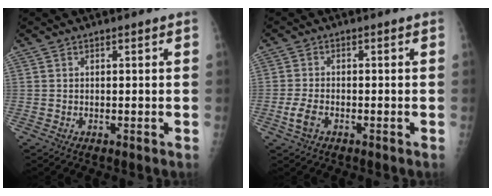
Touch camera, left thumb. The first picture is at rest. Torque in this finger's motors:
{"motor_torque": [0.22, 0.25, -0.01, -0.01, 0.08]}